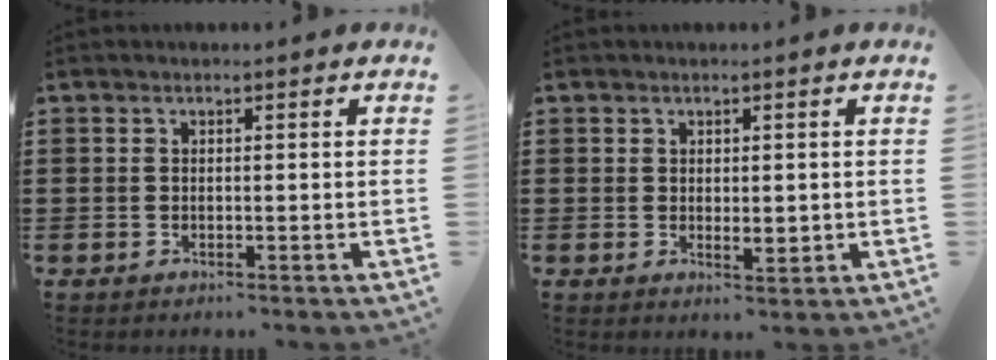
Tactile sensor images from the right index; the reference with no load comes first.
{"total": 1.8, "force": [0.3, 0.8, 1.5], "torque": [-0.022, -0.004, 0.004]}